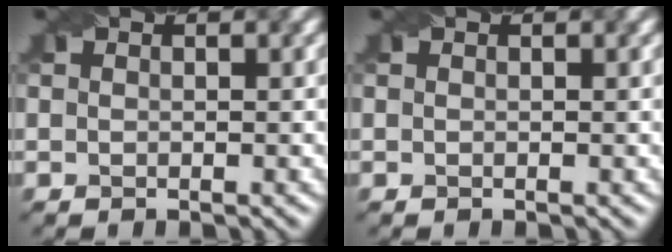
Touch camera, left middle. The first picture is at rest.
{"total": 0.0}